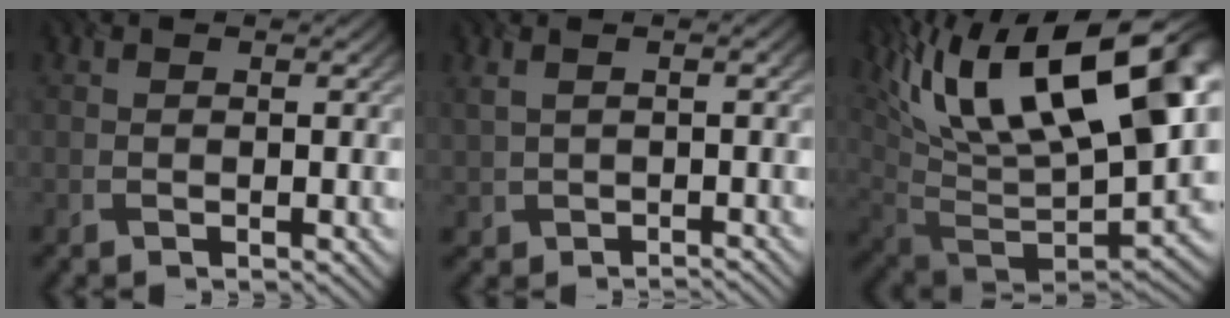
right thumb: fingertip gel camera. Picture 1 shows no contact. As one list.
[{"total": 2.9, "force": [0.5, 1.2, 2.5], "torque": [-0.057, -0.001, 0.012]}, {"total": 21.4, "force": [9.5, 8.9, 17.0], "torque": [-0.285, 0.021, 0.176]}]